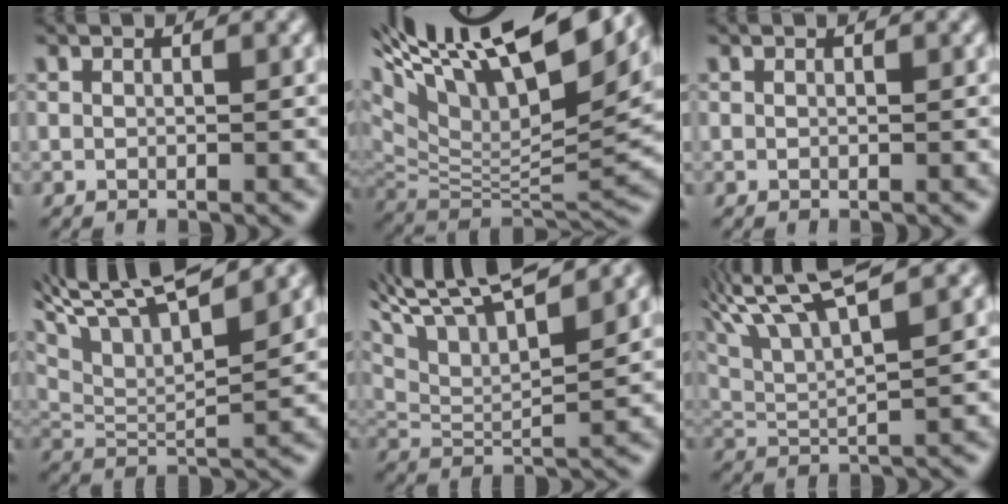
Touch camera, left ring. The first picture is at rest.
{"total": 17.1, "force": [8.3, 7.3, 13.1], "torque": [-0.232, 0.043, 0.174]}
{"total": 0.0}
{"total": 10.4, "force": [7.0, 2.8, 7.1], "torque": [-0.153, 0.027, 0.122]}
{"total": 9.4, "force": [6.6, 2.2, 6.3], "torque": [-0.134, 0.021, 0.114]}
{"total": 7.6, "force": [5.2, 1.5, 5.2], "torque": [-0.109, 0.025, 0.094]}